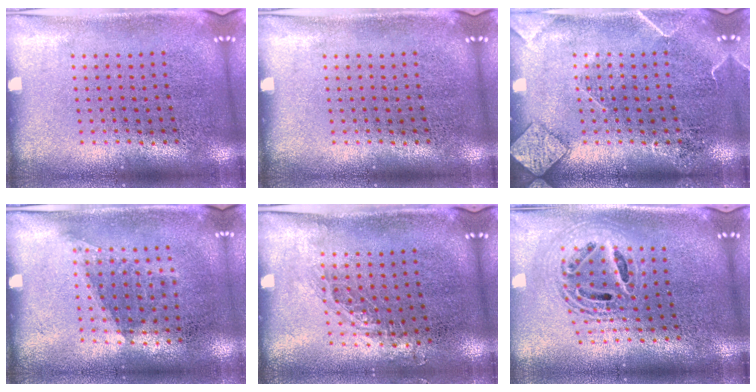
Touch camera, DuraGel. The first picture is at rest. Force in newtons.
{"total": 0.0}
{"total": 2.3, "press": 2.3, "slide": 0.3}
{"total": 1.1, "press": 0.8, "slide": 0.8}
{"total": 0.7, "press": 0.7, "slide": 0.1}
{"total": 2.0, "press": 1.6, "slide": 1.3}